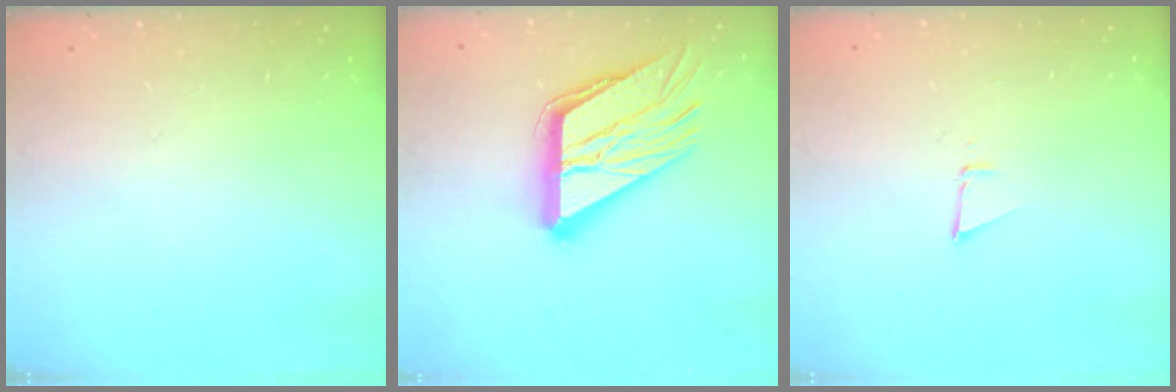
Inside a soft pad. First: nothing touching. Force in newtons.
{"total": 18.6, "press": 18.5, "slide": 2.2}
{"total": 3.0, "press": 2.9, "slide": 0.8}